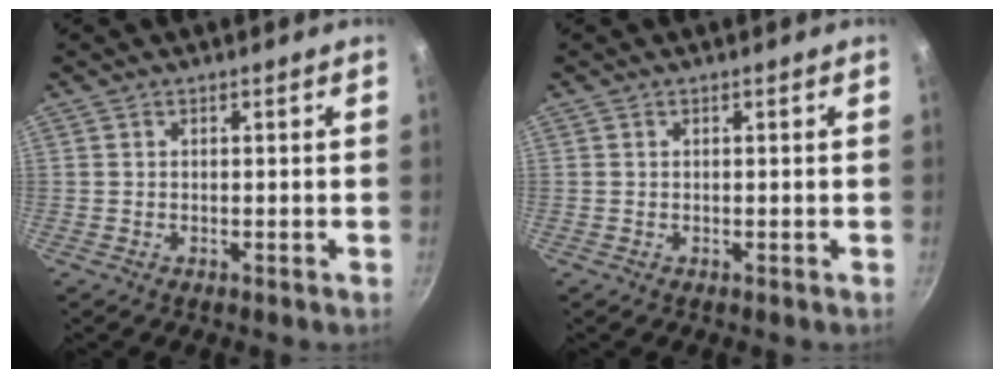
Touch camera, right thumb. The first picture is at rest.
{"total": 0.0}